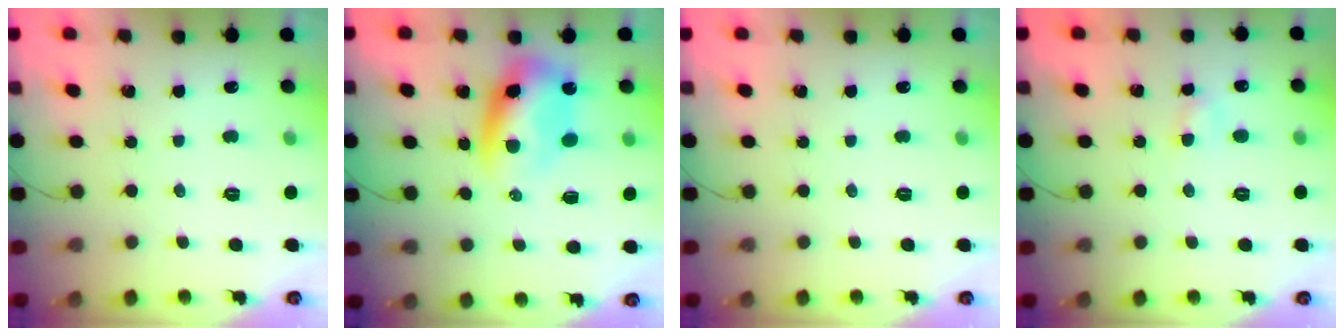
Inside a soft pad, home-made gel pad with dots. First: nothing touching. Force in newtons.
{"total": 9.5, "press": 9.1, "slide": 2.5}
{"total": 0.0}
{"total": 3.6, "press": 3.3, "slide": 1.3}